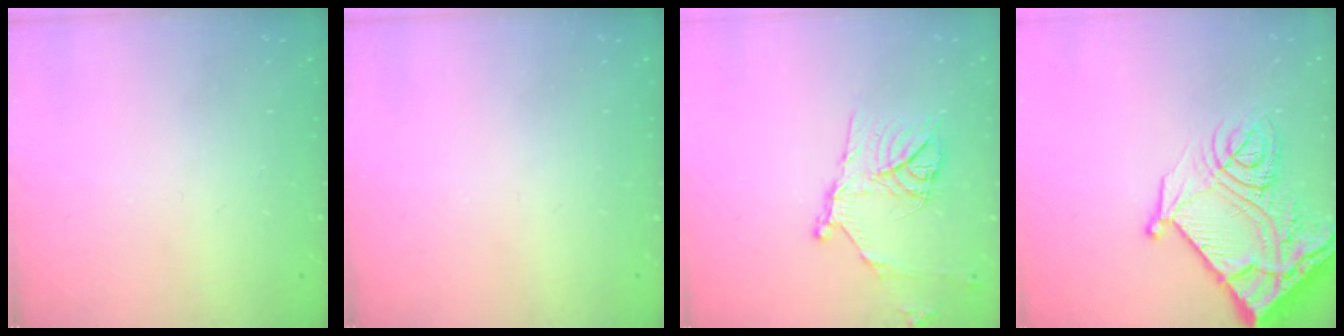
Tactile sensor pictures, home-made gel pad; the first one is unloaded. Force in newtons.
{"total": 0.0}
{"total": 15.6, "press": 15.5, "slide": 1.4}
{"total": 22.5, "press": 22.3, "slide": 2.7}